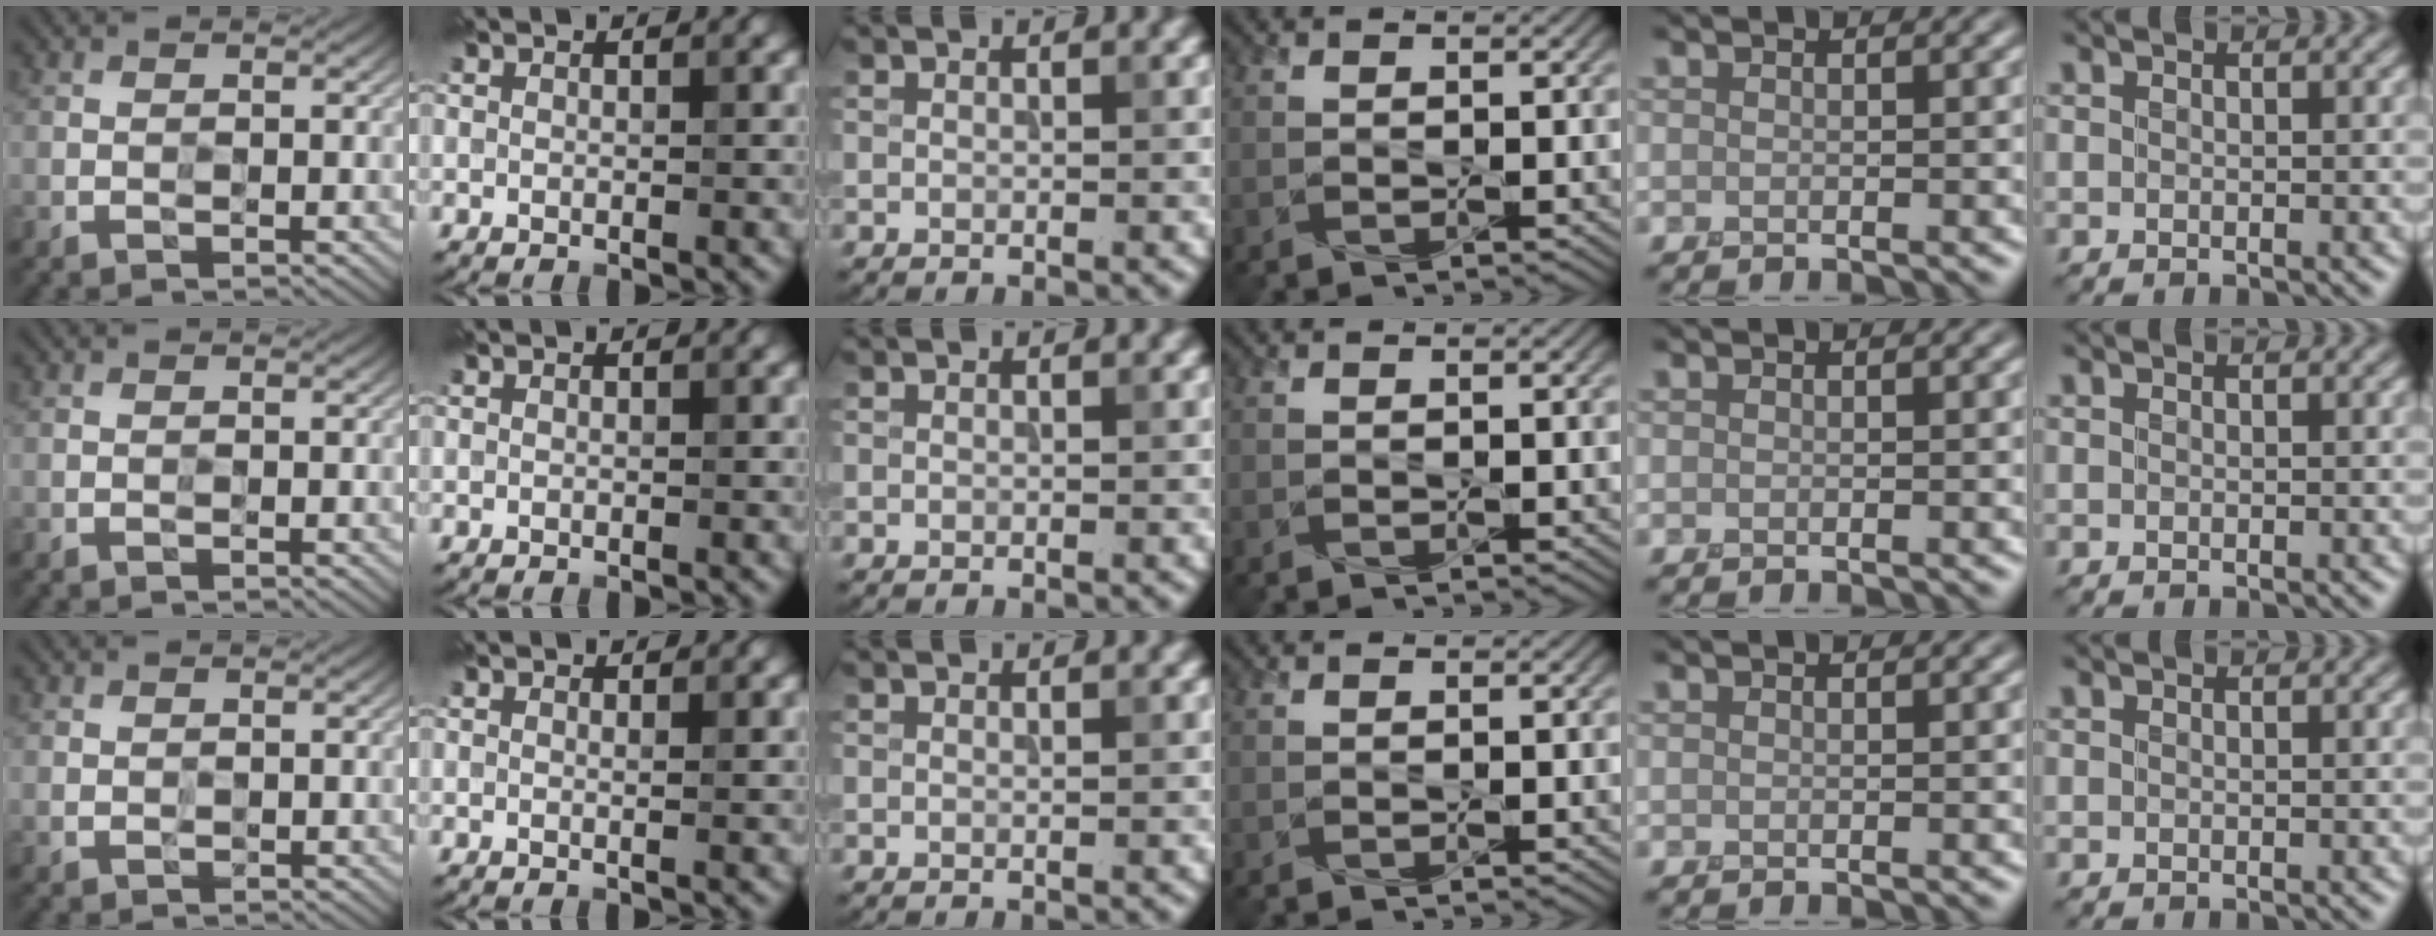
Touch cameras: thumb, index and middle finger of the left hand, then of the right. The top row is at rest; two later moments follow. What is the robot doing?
{"motion": "screw", "object": "spray bottle"}